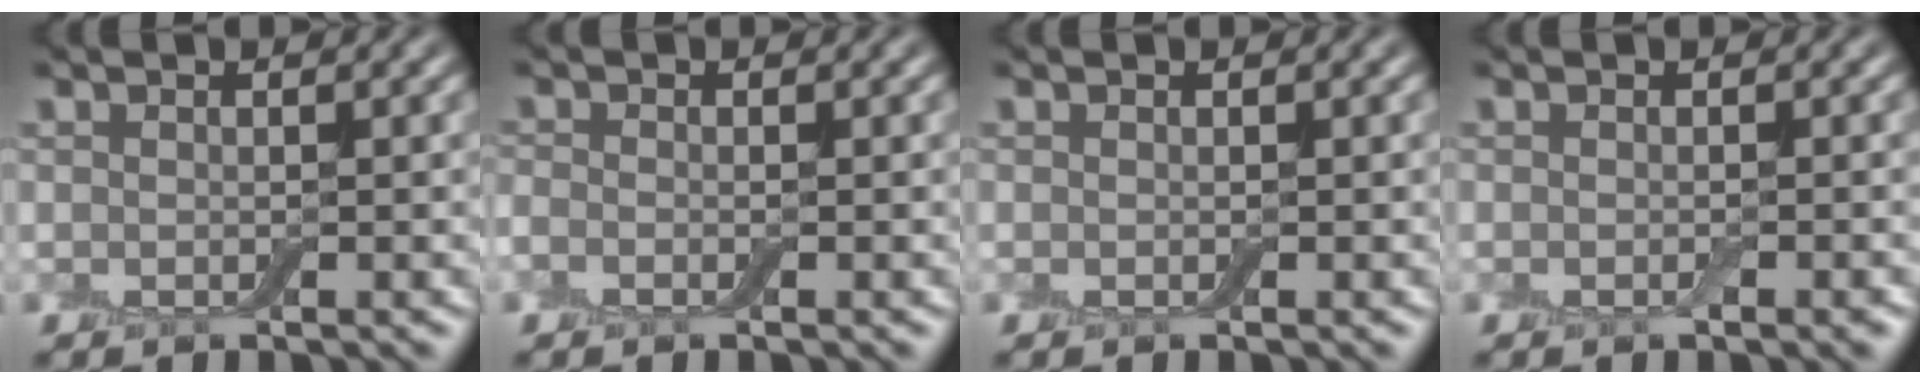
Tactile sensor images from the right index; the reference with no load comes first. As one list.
[{"total": 0.9, "force": [-0.5, 0.5, 0.6], "torque": [-0.016, -0.001, -0.014]}, {"total": 0.0}, {"total": 0.9, "force": [-0.4, 0.2, 0.7], "torque": [-0.012, -0.003, -0.007]}]